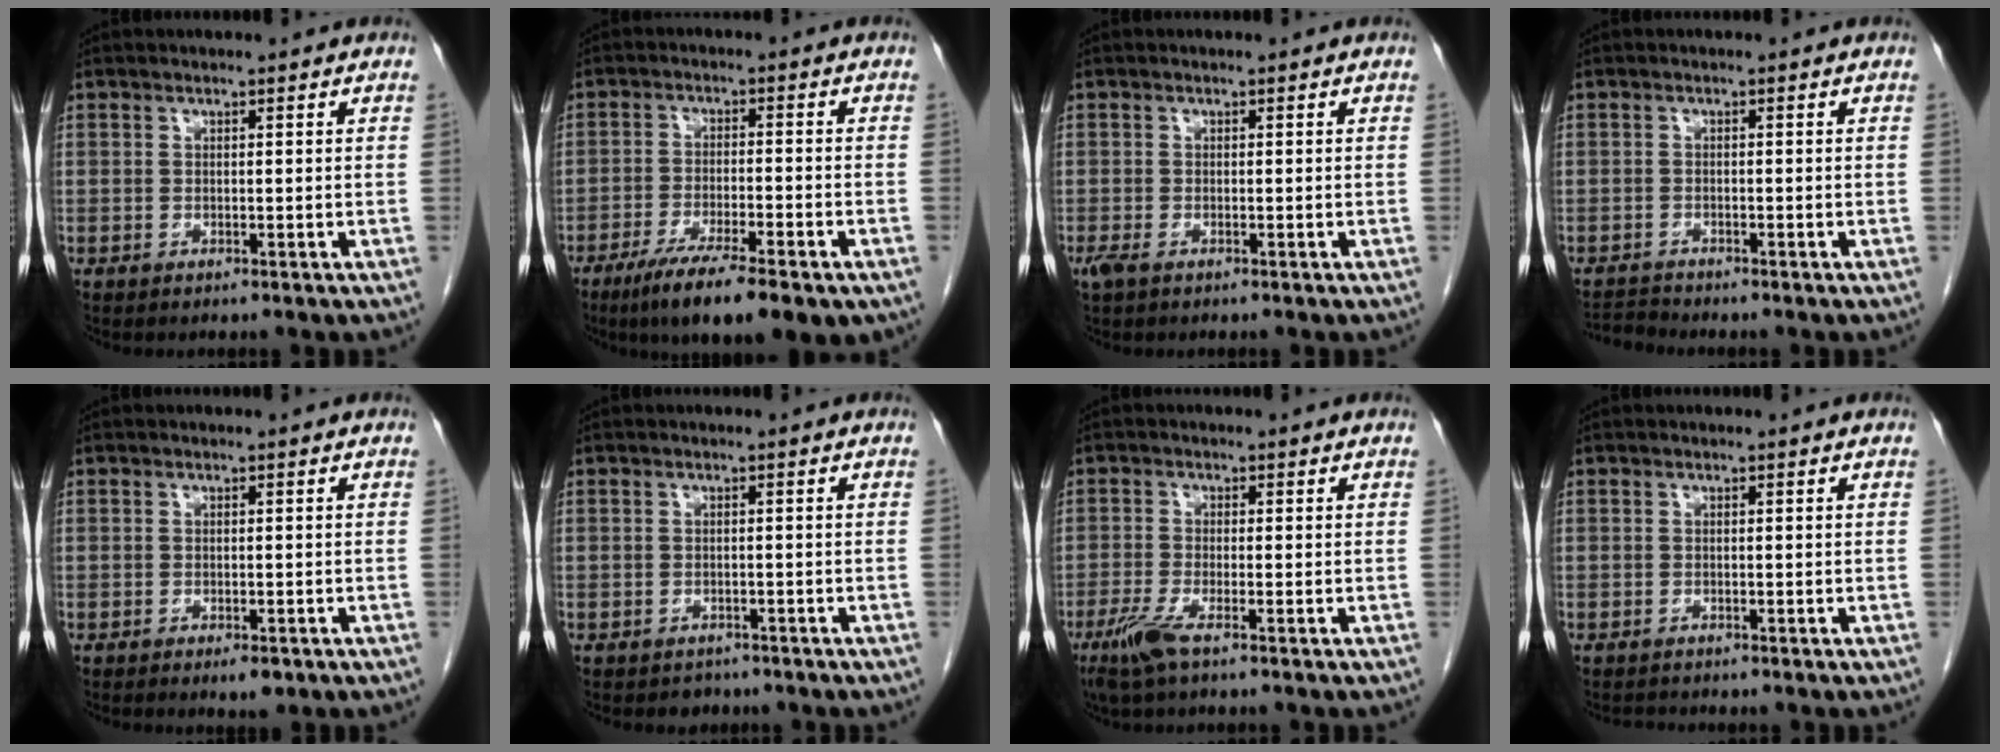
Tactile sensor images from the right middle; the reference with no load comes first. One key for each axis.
{"total": 13.5, "fx": -8.8, "fy": 2.6, "fz": 9.9, "tx": -0.136, "ty": -0.023, "tz": -0.136}
{"total": 1.5, "fx": -0.8, "fy": 0.7, "fz": 1.0, "tx": -0.026, "ty": -0.004, "tz": -0.012}
{"total": 1.9, "fx": -1.8, "fy": -0.6, "fz": -0.5, "tx": 0.008, "ty": -0.015, "tz": -0.031}
{"total": 2.1, "fx": -1.2, "fy": 0.8, "fz": 1.5, "tx": -0.020, "ty": -0.001, "tz": -0.010}
{"total": 2.0, "fx": -1.6, "fy": 1.2, "fz": 0.0, "tx": -0.009, "ty": 0.003, "tz": -0.024}
{"total": 4.1, "fx": -2.6, "fy": 0.4, "fz": 3.1, "tx": -0.072, "ty": -0.013, "tz": -0.054}
{"total": 0.9, "fx": -0.9, "fy": 0.1, "fz": 0.0, "tx": -0.003, "ty": -0.005, "tz": -0.014}